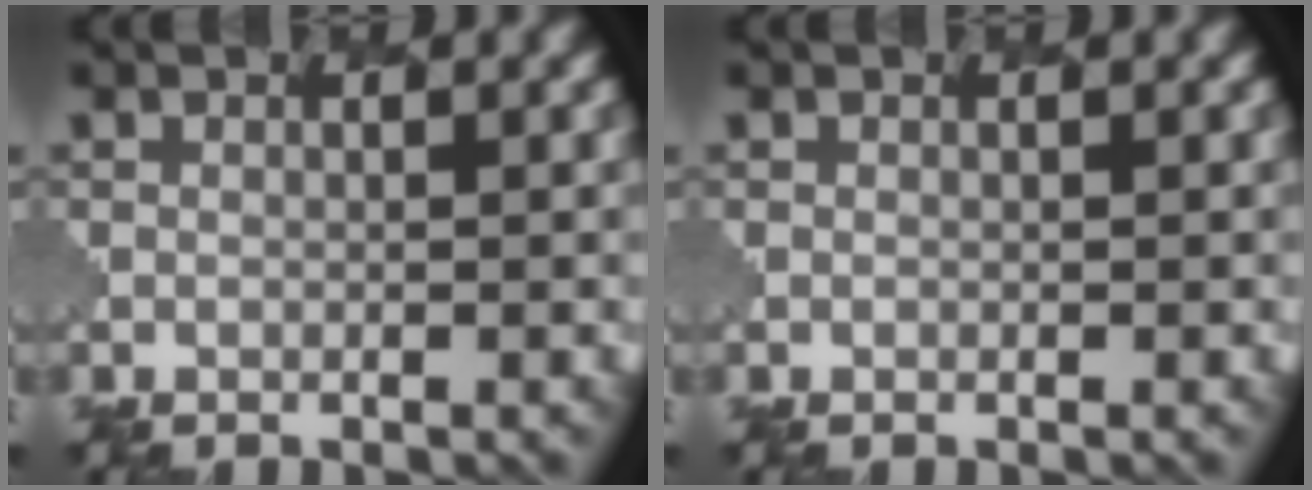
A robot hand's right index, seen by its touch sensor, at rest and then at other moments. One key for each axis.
{"total": 0.0}